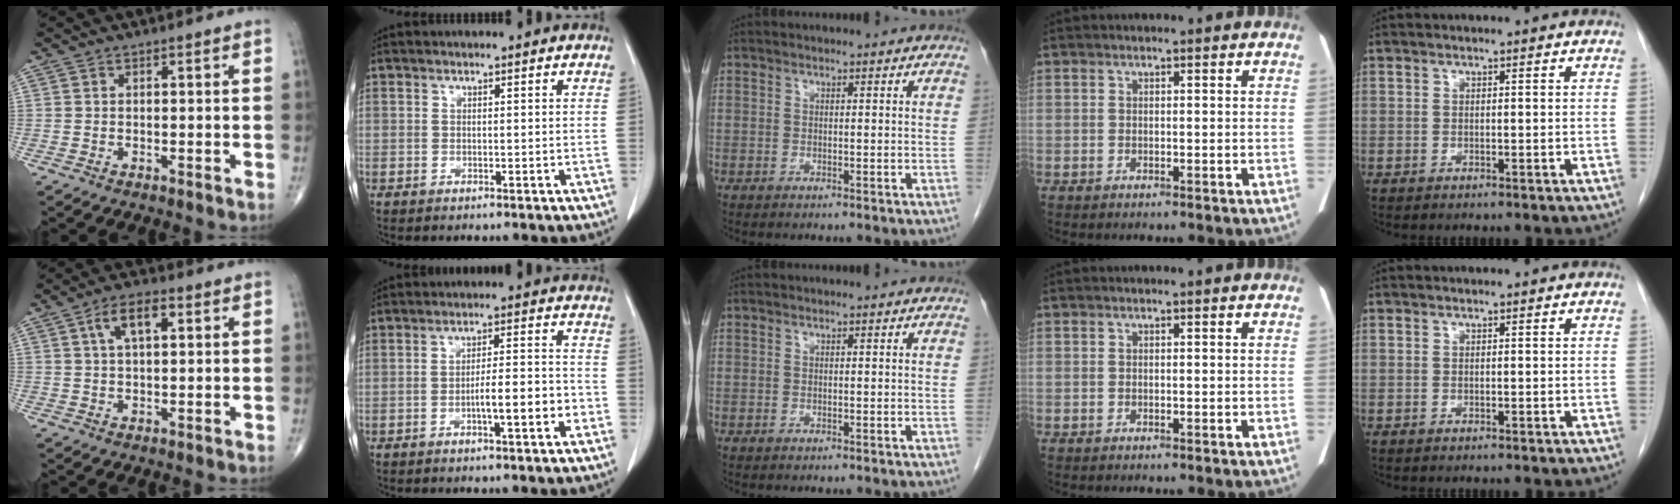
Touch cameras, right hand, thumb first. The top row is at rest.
{"thumb": {"total": 6.5, "force": [2.2, 2.9, 5.4], "torque": [-0.096, 0.008, 0.039]}, "index": {"total": 6.3, "force": [-2.3, 0.7, 5.8], "torque": [-0.093, 0.013, -0.032]}}